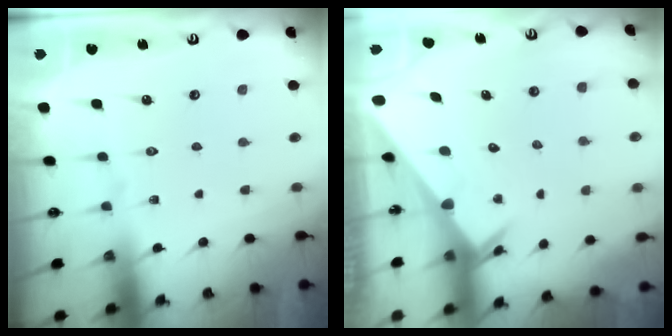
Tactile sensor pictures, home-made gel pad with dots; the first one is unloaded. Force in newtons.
{"total": 3.3, "press": 3.3, "slide": 0.3}